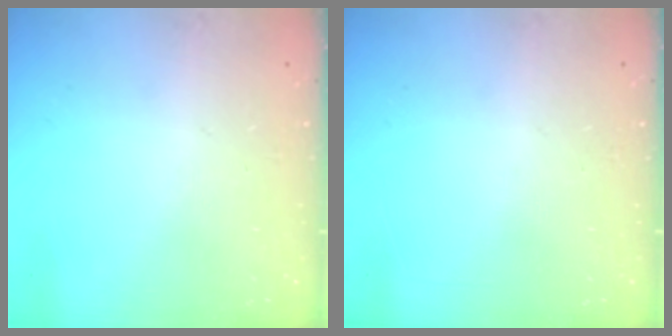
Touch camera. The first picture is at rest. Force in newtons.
{"total": 0.0}